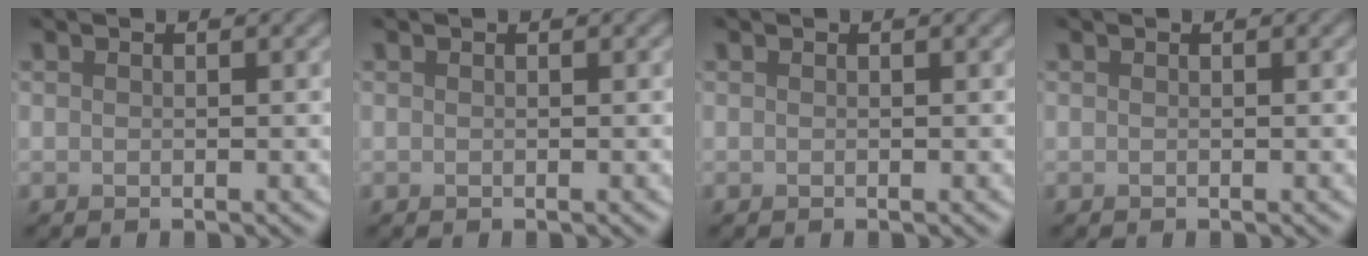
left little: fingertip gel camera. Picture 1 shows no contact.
{"total": 0.0}
{"total": 0.0}
{"total": 0.0}